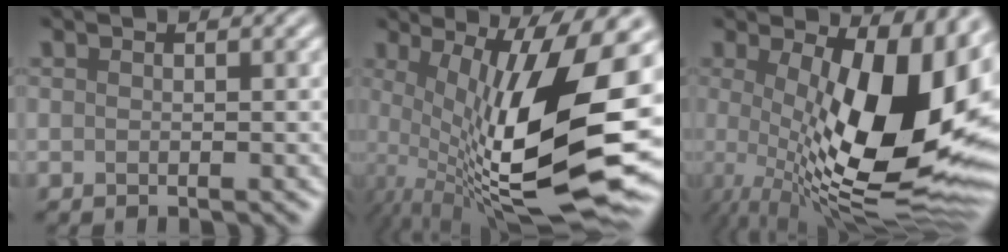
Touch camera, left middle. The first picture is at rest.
{"total": 16.1, "force": [-0.9, 5.1, 15.2], "torque": [-0.245, -0.010, -0.008]}
{"total": 15.9, "force": [0.3, 6.2, 14.6], "torque": [-0.190, -0.014, 0.007]}